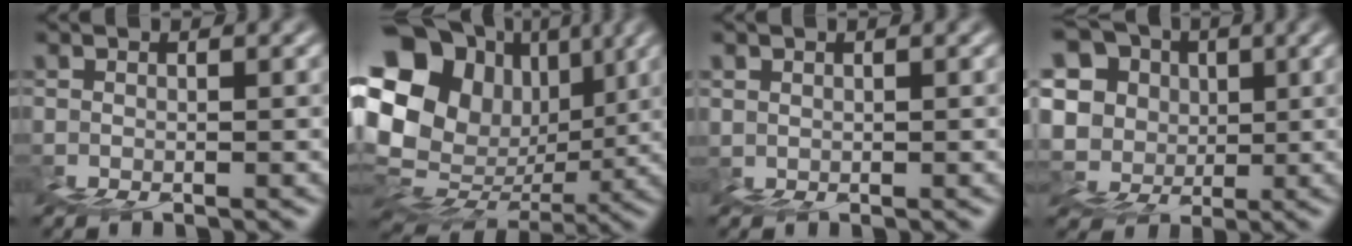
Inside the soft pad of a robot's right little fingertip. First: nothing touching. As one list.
[{"total": 16.0, "force": [5.9, 12.3, 8.4], "torque": [-0.177, 0.022, 0.134]}, {"total": 0.7, "force": [0.5, 0.5, -0.1], "torque": [0.008, 0.005, 0.011]}, {"total": 15.1, "force": [8.7, 11.3, 4.9], "torque": [-0.153, 0.057, 0.160]}]